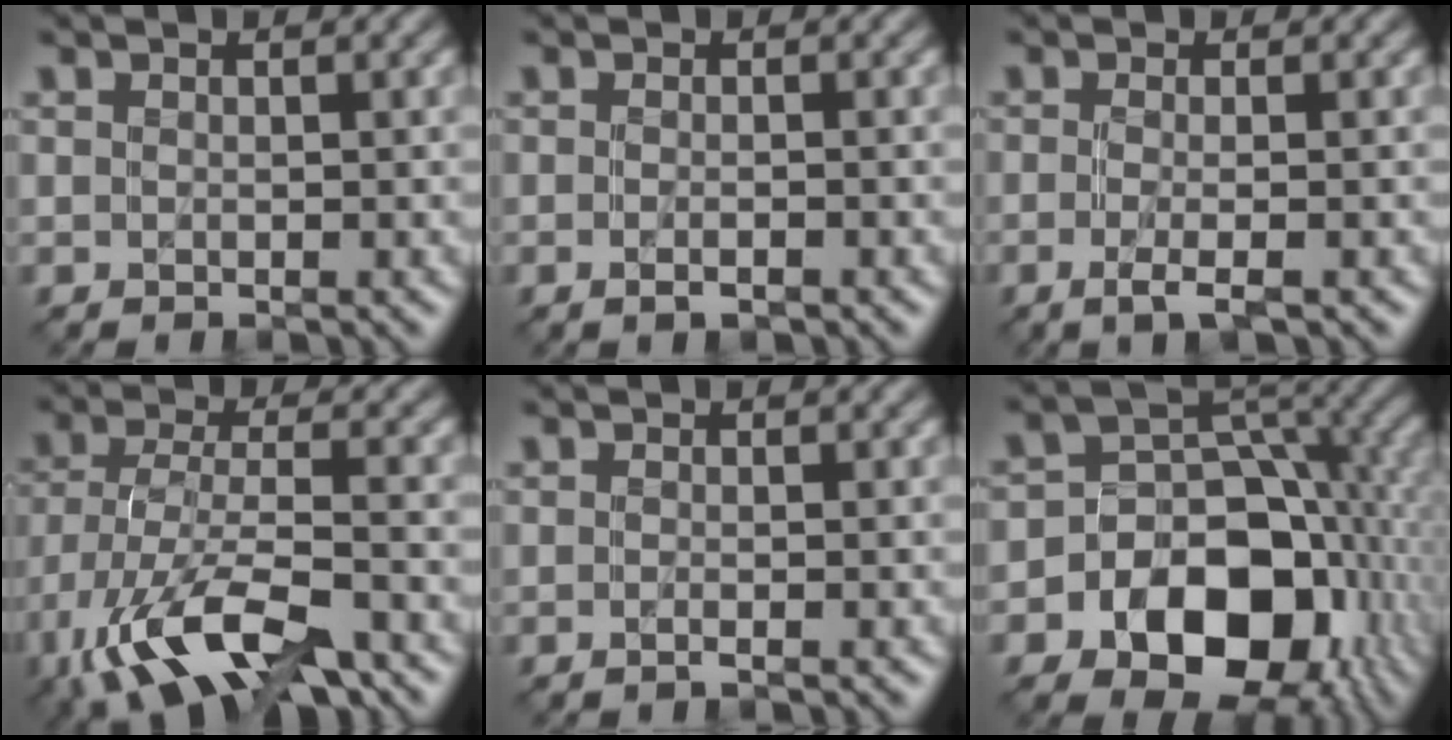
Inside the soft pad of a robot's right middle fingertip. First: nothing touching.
{"total": 1.3, "force": [-0.6, 0.3, 1.1], "torque": [-0.019, -0.006, -0.012]}
{"total": 2.6, "force": [-0.8, 0.7, 2.4], "torque": [-0.040, -0.008, -0.020]}
{"total": 11.0, "force": [-6.2, 4.5, 7.9], "torque": [-0.159, -0.018, -0.109]}
{"total": 1.1, "force": [-0.2, 0.4, 1.0], "torque": [-0.011, -0.006, -0.010]}
{"total": 13.4, "force": [-4.8, 9.5, 8.2], "torque": [-0.120, -0.004, -0.086]}